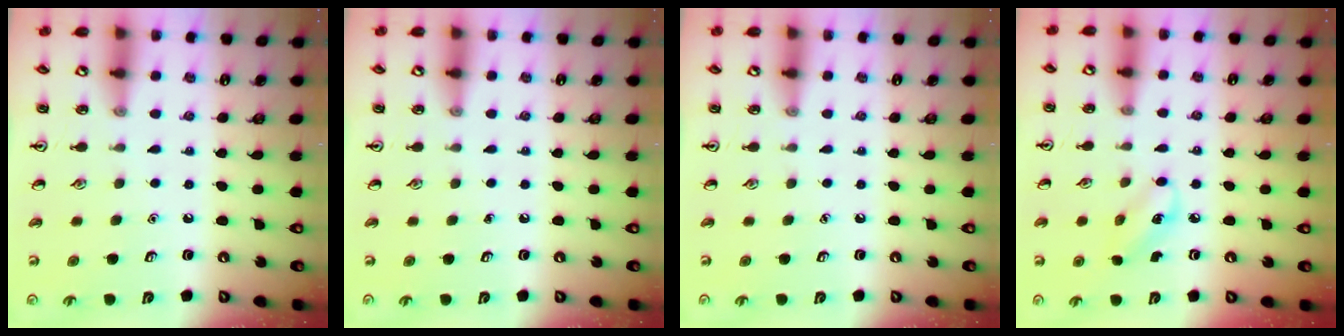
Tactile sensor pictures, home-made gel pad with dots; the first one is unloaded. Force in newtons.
{"total": 0.0}
{"total": 0.0}
{"total": 4.5, "press": 4.4, "slide": 0.8}